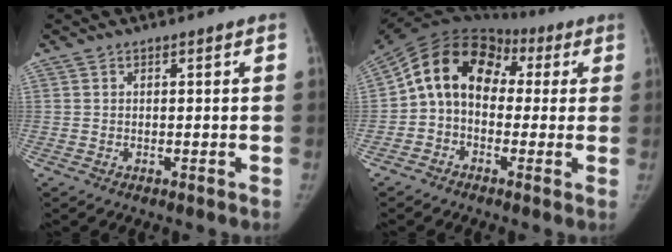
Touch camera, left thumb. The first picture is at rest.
{"total": 14.9, "force": [1.6, 11.3, 9.5], "torque": [-0.138, 0.051, 0.015]}